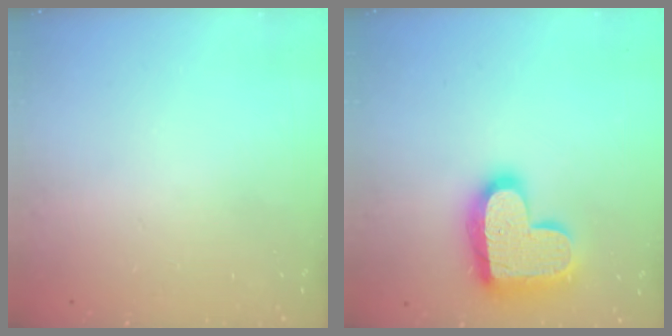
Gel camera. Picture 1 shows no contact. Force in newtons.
{"total": 19.2, "press": 19.2, "slide": 1.3}